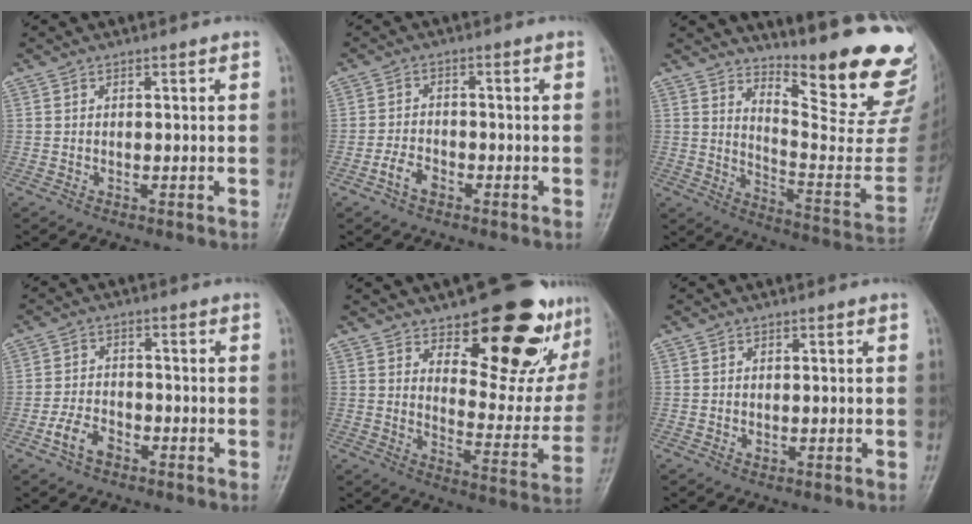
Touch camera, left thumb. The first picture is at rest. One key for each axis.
{"total": 3.7, "fx": -2.1, "fy": 2.2, "fz": 2.0, "tx": -0.036, "ty": 0.015, "tz": -0.041}
{"total": 24.5, "fx": 18.6, "fy": 5.3, "fz": 15.0, "tx": -0.177, "ty": -0.164, "tz": 0.251}
{"total": 4.9, "fx": -2.8, "fy": 2.9, "fz": 2.8, "tx": -0.050, "ty": 0.018, "tz": -0.055}
{"total": 23.3, "fx": 14.3, "fy": 9.2, "fz": 15.9, "tx": -0.159, "ty": -0.095, "tz": 0.206}
{"total": 0.8, "fx": 0.0, "fy": 0.6, "fz": 0.5, "tx": -0.006, "ty": -0.001, "tz": 0.001}